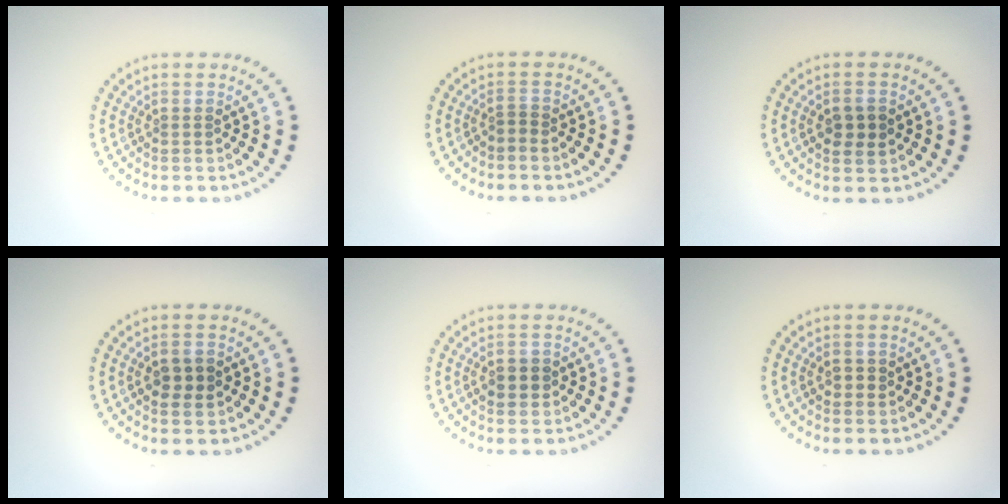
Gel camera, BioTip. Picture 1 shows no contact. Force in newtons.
{"total": 0.8, "press": 0.4, "slide": 0.7}
{"total": 2.3, "press": 2.3, "slide": 0.1}
{"total": 2.3, "press": 2.3, "slide": 0.1}
{"total": 2.1, "press": 2.1, "slide": 0.5}
{"total": 1.0, "press": 1.0, "slide": 0.2}